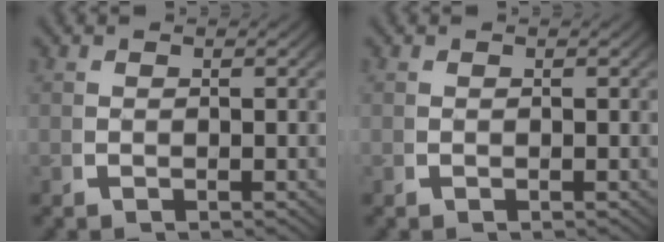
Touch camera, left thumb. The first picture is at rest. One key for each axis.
{"total": 0.0}